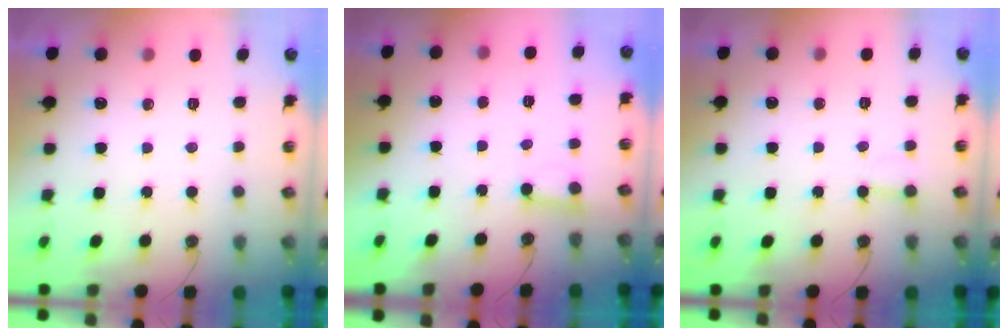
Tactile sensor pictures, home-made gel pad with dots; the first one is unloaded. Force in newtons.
{"total": 2.6, "press": 2.5, "slide": 0.7}
{"total": 2.5, "press": 2.4, "slide": 0.5}